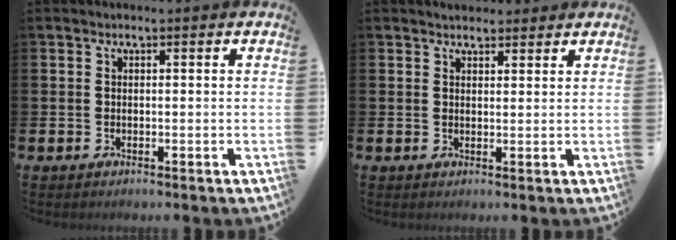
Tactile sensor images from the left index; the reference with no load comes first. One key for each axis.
{"total": 2.3, "fx": 2.3, "fy": 0.6, "fz": -0.2, "tx": 0.007, "ty": -0.008, "tz": 0.041}